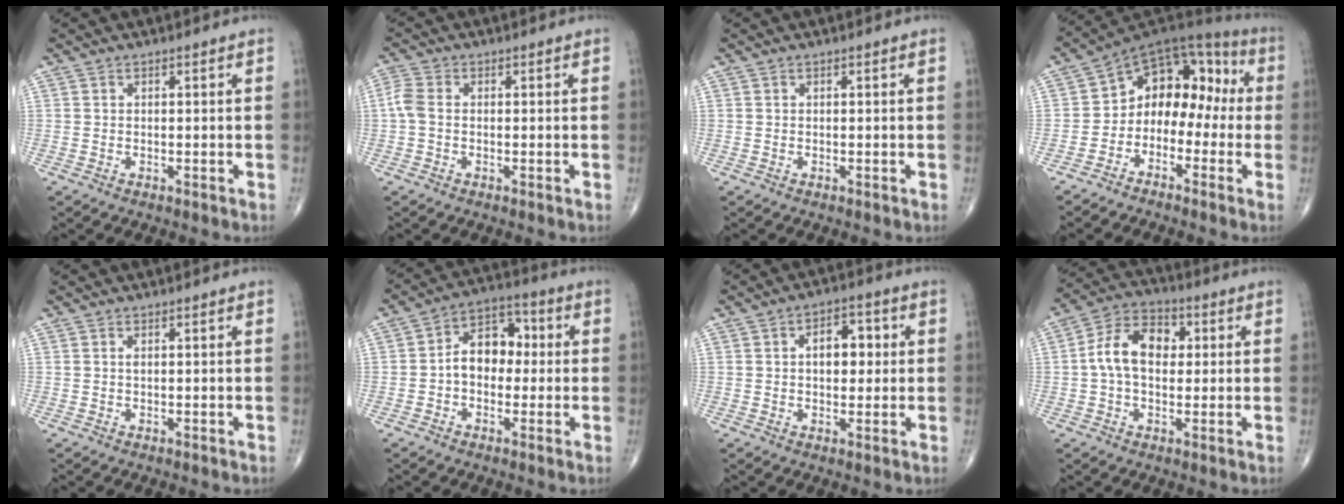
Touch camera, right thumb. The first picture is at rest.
{"total": 3.3, "force": [-0.2, 2.1, 2.5], "torque": [-0.065, 0.006, -0.014]}
{"total": 0.0}
{"total": 12.9, "force": [-1.9, 9.4, 8.7], "torque": [-0.077, 0.070, -0.048]}
{"total": 0.5, "force": [0.2, 0.2, 0.5], "torque": [-0.011, 0.003, 0.004]}
{"total": 9.4, "force": [-0.3, 6.7, 6.6], "torque": [-0.075, 0.035, -0.019]}
{"total": 7.3, "force": [1.1, 4.5, 5.6], "torque": [-0.056, 0.011, 0.012]}
{"total": 10.8, "force": [1.1, 7.1, 8.0], "torque": [-0.132, 0.026, 0.010]}